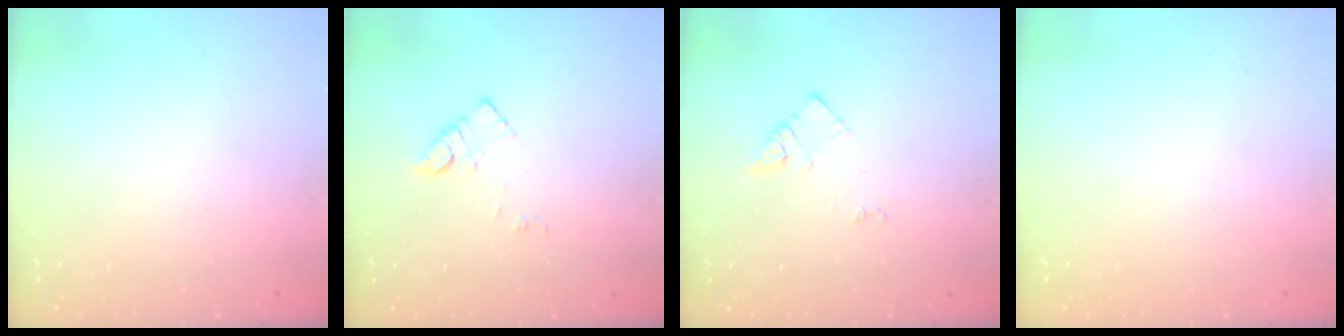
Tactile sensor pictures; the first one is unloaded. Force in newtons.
{"total": 5.8, "press": 5.8, "slide": 0.6}
{"total": 2.1, "press": 2.1, "slide": 0.3}
{"total": 0.0}